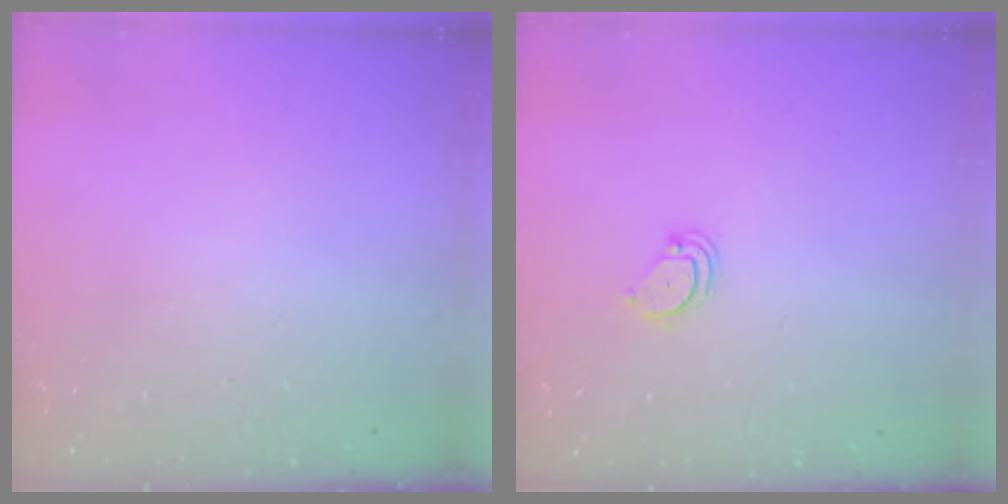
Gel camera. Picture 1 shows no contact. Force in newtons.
{"total": 2.6, "press": 2.6, "slide": 0.2}